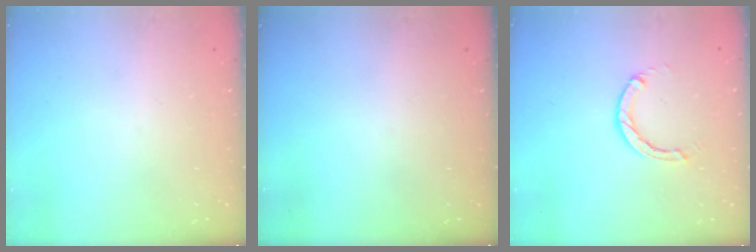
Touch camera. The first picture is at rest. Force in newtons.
{"total": 0.0}
{"total": 2.9, "press": 2.9, "slide": 0.4}